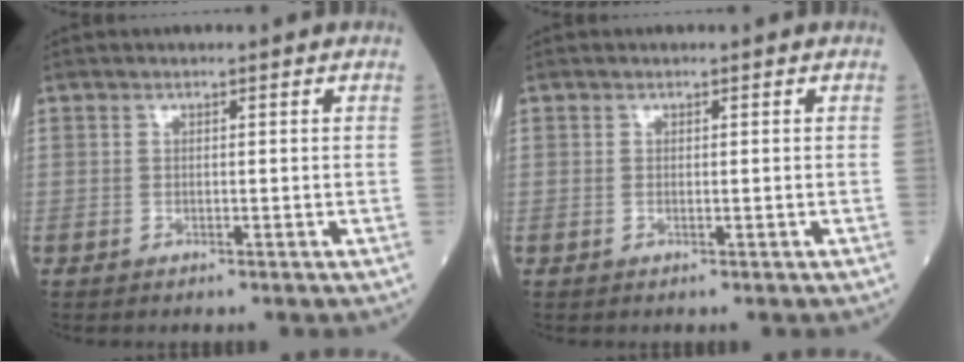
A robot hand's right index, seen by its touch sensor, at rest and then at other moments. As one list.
[{"total": 0.0}]